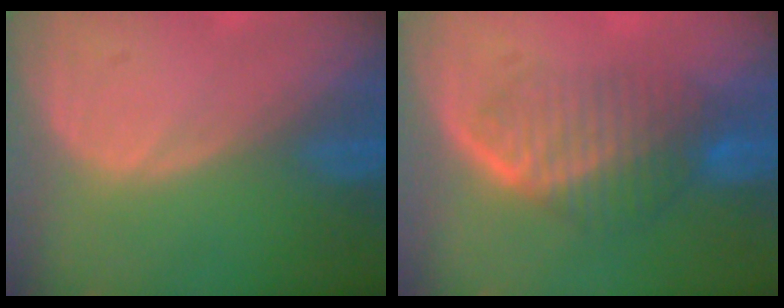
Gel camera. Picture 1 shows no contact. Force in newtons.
{"total": 6.7, "press": 6.5, "slide": 1.8}